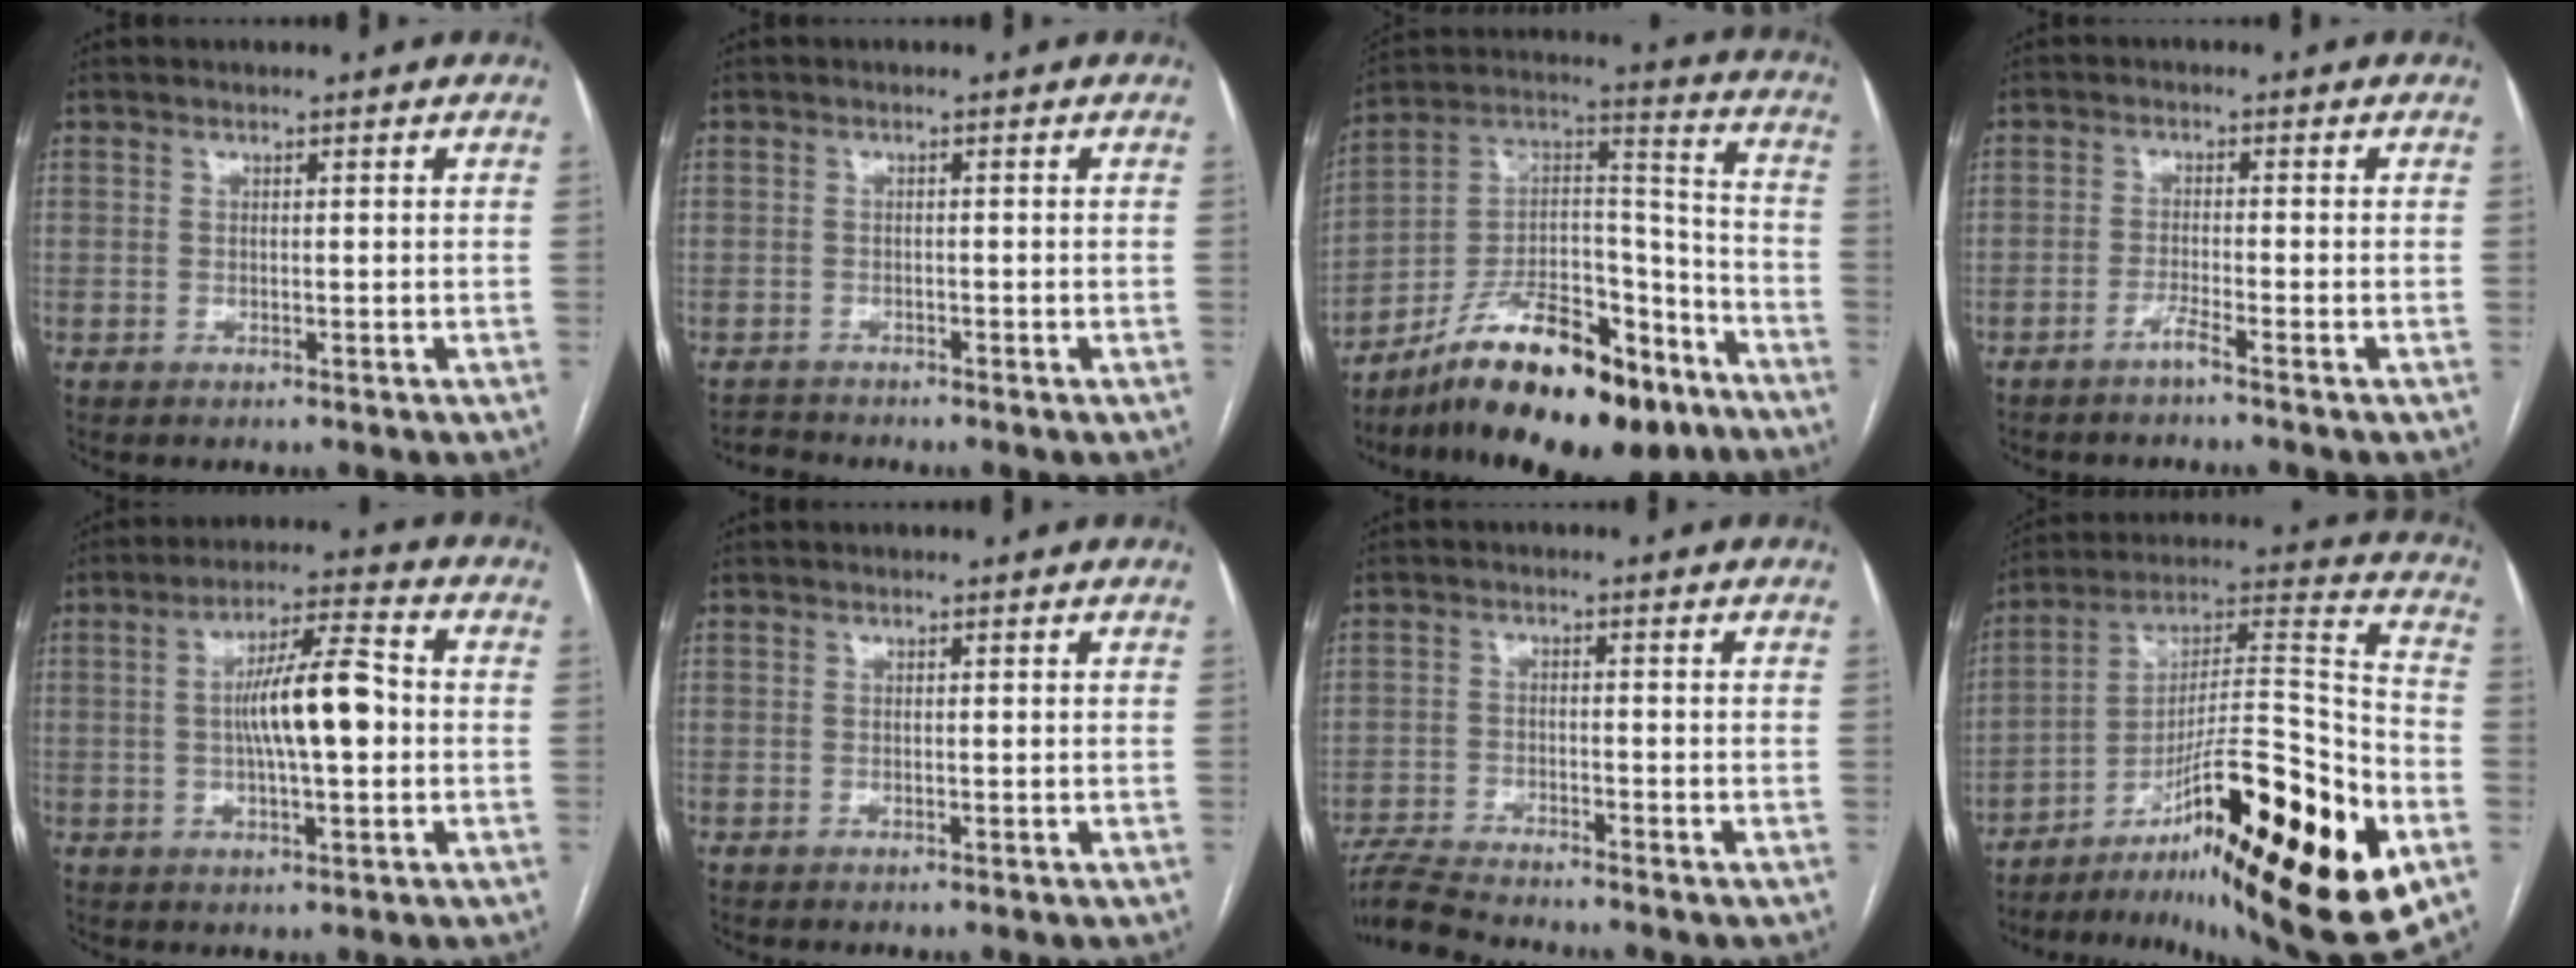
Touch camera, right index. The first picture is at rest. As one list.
[{"total": 1.5, "force": [-1.3, 0.0, -0.8], "torque": [0.016, -0.010, -0.024]}, {"total": 22.3, "force": [-15.5, 7.5, 14.2], "torque": [-0.211, 0.039, -0.253]}, {"total": 2.1, "force": [-1.7, -0.6, 1.2], "torque": [-0.027, 0.000, -0.035]}, {"total": 10.1, "force": [-0.1, 1.7, 9.9], "torque": [-0.176, 0.016, -0.004]}, {"total": 0.0}, {"total": 6.8, "force": [-6.6, -0.3, 1.6], "torque": [-0.031, -0.015, -0.121]}, {"total": 29.4, "force": [-13.6, 4.1, 25.8], "torque": [-0.349, -0.005, -0.206]}]